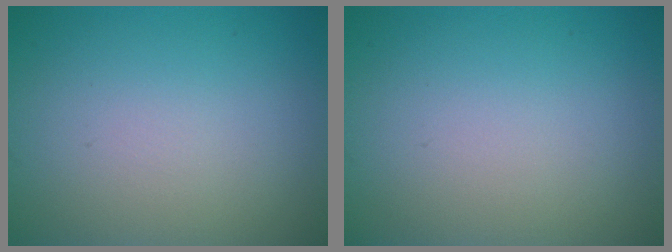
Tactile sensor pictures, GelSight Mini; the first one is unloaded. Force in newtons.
{"total": 0.0}